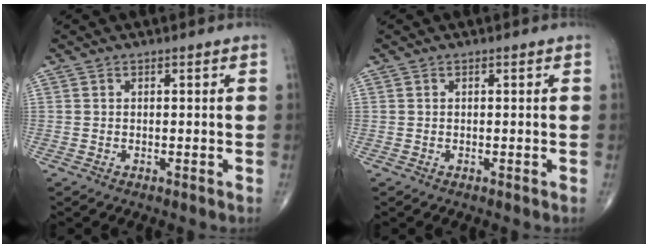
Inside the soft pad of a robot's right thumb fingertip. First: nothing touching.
{"total": 0.0}